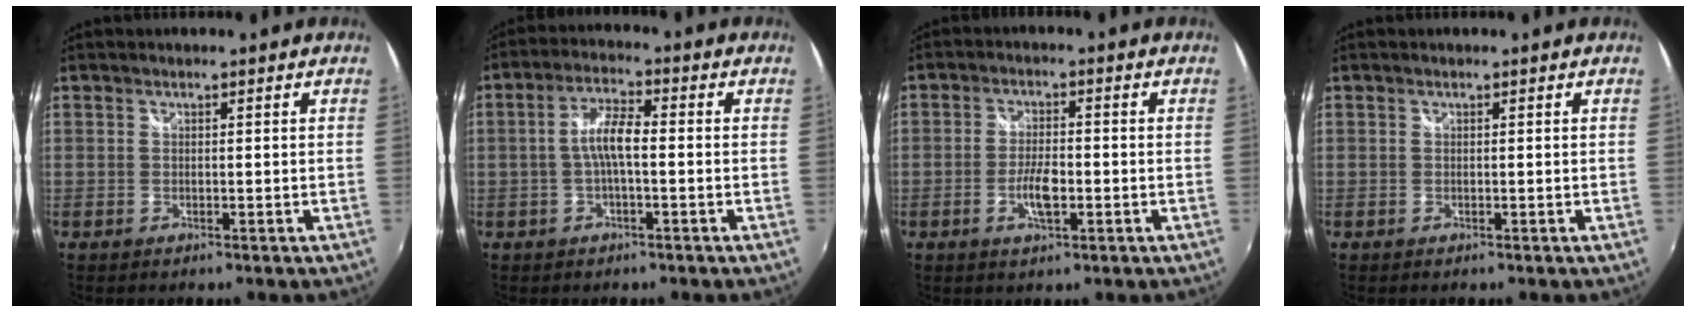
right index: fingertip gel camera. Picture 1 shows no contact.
{"total": 5.4, "force": [-0.8, 1.4, 5.2], "torque": [-0.104, 0.012, -0.015]}
{"total": 5.1, "force": [-1.8, 1.9, 4.4], "torque": [-0.091, -0.001, -0.033]}
{"total": 0.0}